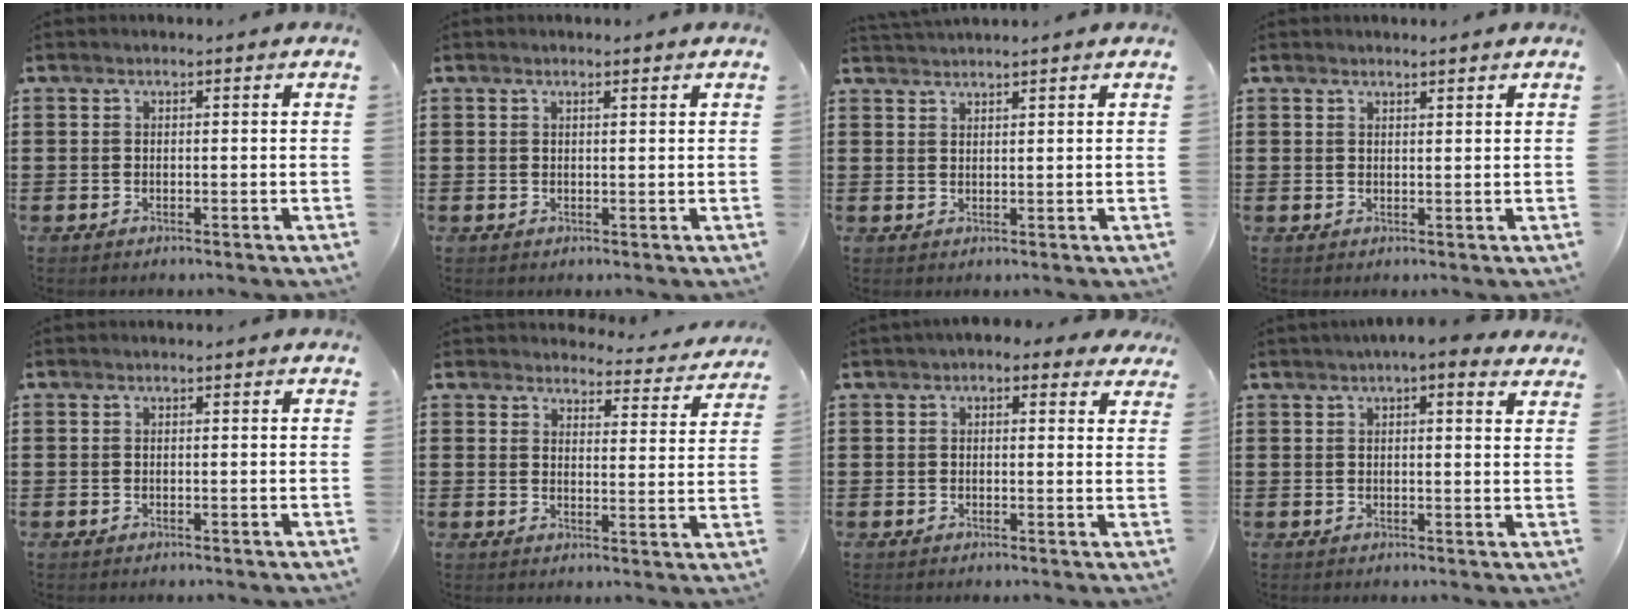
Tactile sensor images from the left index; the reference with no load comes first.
{"total": 0.8, "force": [0.7, 0.0, 0.5], "torque": [-0.011, -0.001, 0.013]}
{"total": 1.6, "force": [1.6, -0.2, 0.0], "torque": [-0.004, 0.002, 0.031]}
{"total": 1.3, "force": [1.2, 0.1, 0.3], "torque": [-0.008, 0.000, 0.024]}
{"total": 0.0}
{"total": 4.1, "force": [4.0, 0.5, 0.5], "torque": [-0.021, -0.027, 0.068]}
{"total": 2.4, "force": [1.5, 1.6, 0.9], "torque": [-0.018, 0.004, 0.024]}
{"total": 3.7, "force": [2.9, 0.4, 2.2], "torque": [-0.042, -0.002, 0.050]}